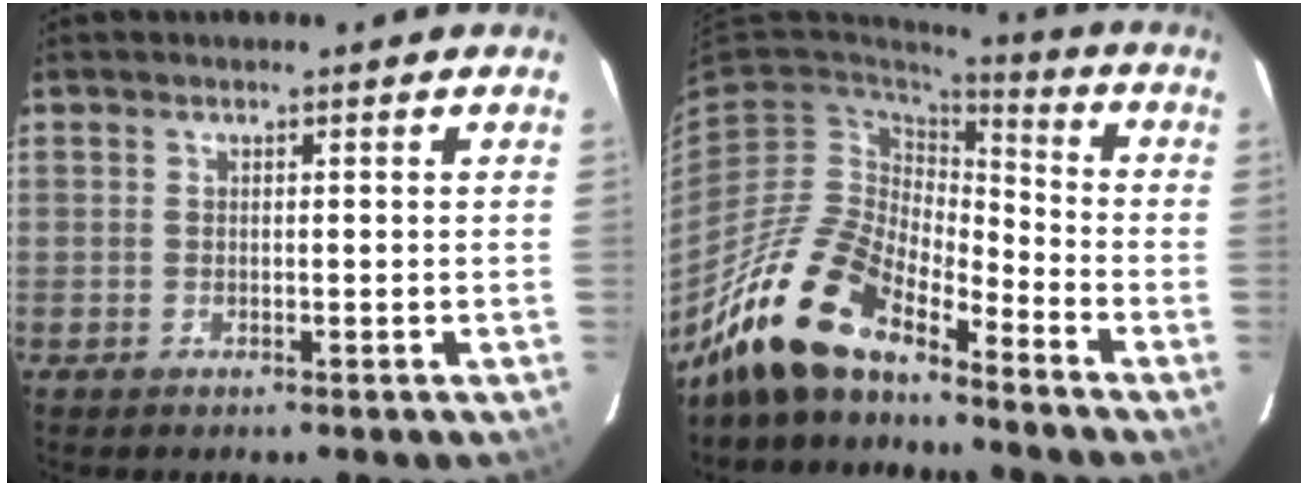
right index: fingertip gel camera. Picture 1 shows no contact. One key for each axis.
{"total": 15.1, "fx": -11.7, "fy": 5.8, "fz": 7.5, "tx": -0.158, "ty": -0.009, "tz": -0.222}